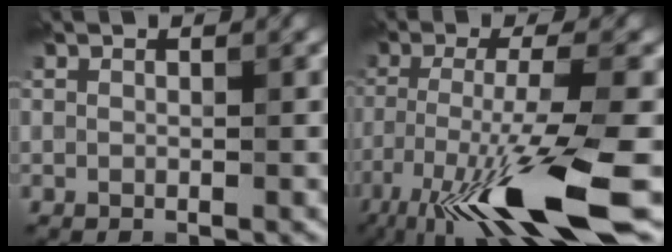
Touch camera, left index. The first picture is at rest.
{"total": 11.9, "force": [-6.7, 1.9, 9.7], "torque": [-0.170, -0.011, -0.119]}